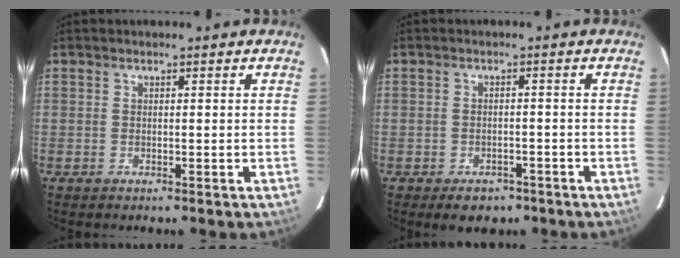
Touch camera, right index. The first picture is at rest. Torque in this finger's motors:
{"motor_torque": [-0.01, -0.06, -0.12, -0.06]}